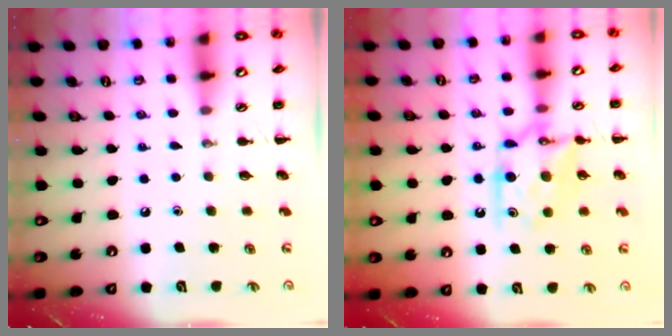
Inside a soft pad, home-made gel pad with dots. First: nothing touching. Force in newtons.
{"total": 11.2, "press": 11.1, "slide": 0.4}